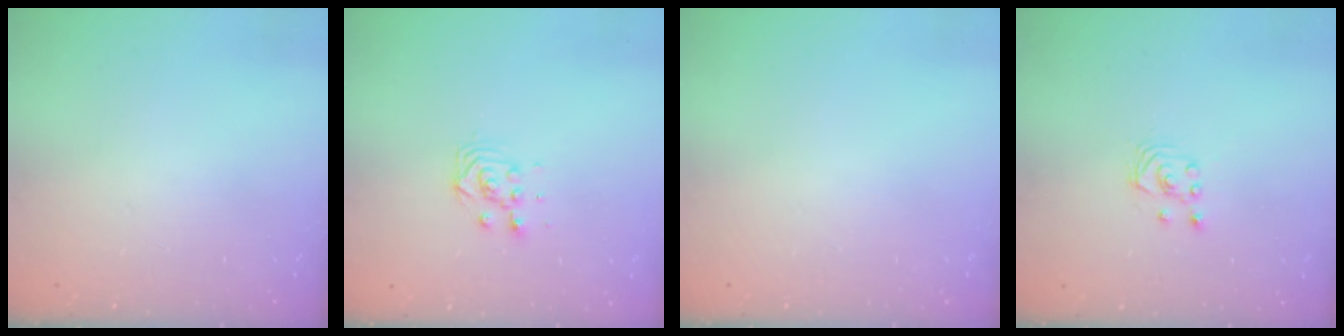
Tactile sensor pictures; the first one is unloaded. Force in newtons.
{"total": 5.3, "press": 5.2, "slide": 0.2}
{"total": 0.0}
{"total": 2.1, "press": 2.1, "slide": 0.3}